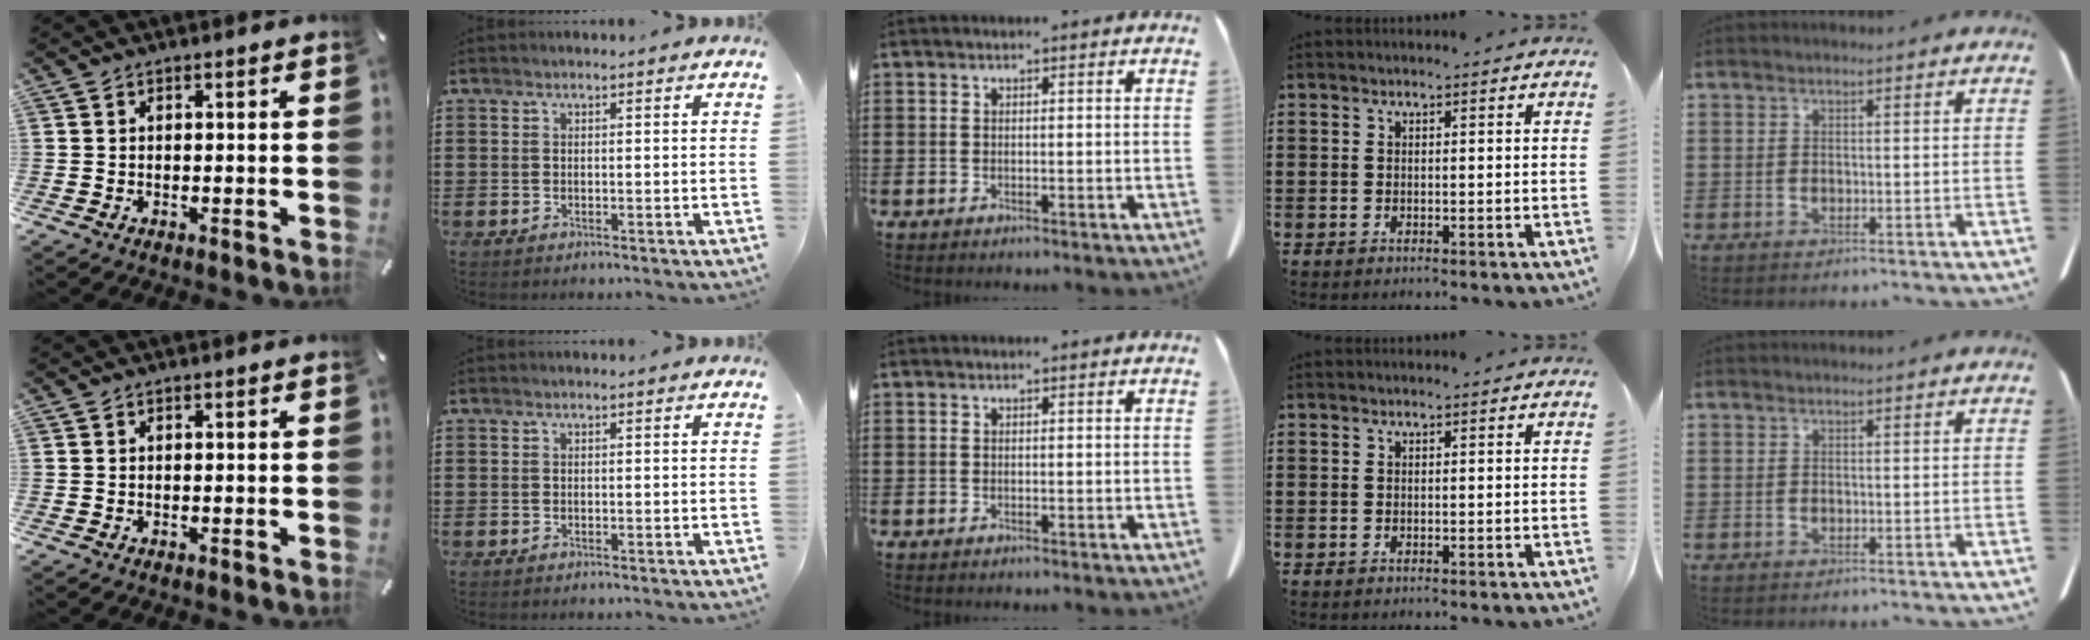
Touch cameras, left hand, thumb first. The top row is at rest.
{}